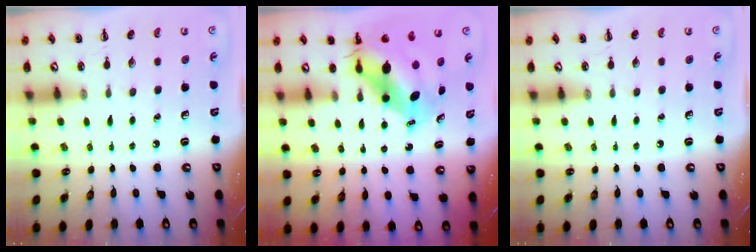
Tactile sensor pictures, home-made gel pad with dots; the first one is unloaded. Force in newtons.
{"total": 7.9, "press": 7.6, "slide": 2.3}
{"total": 0.0}